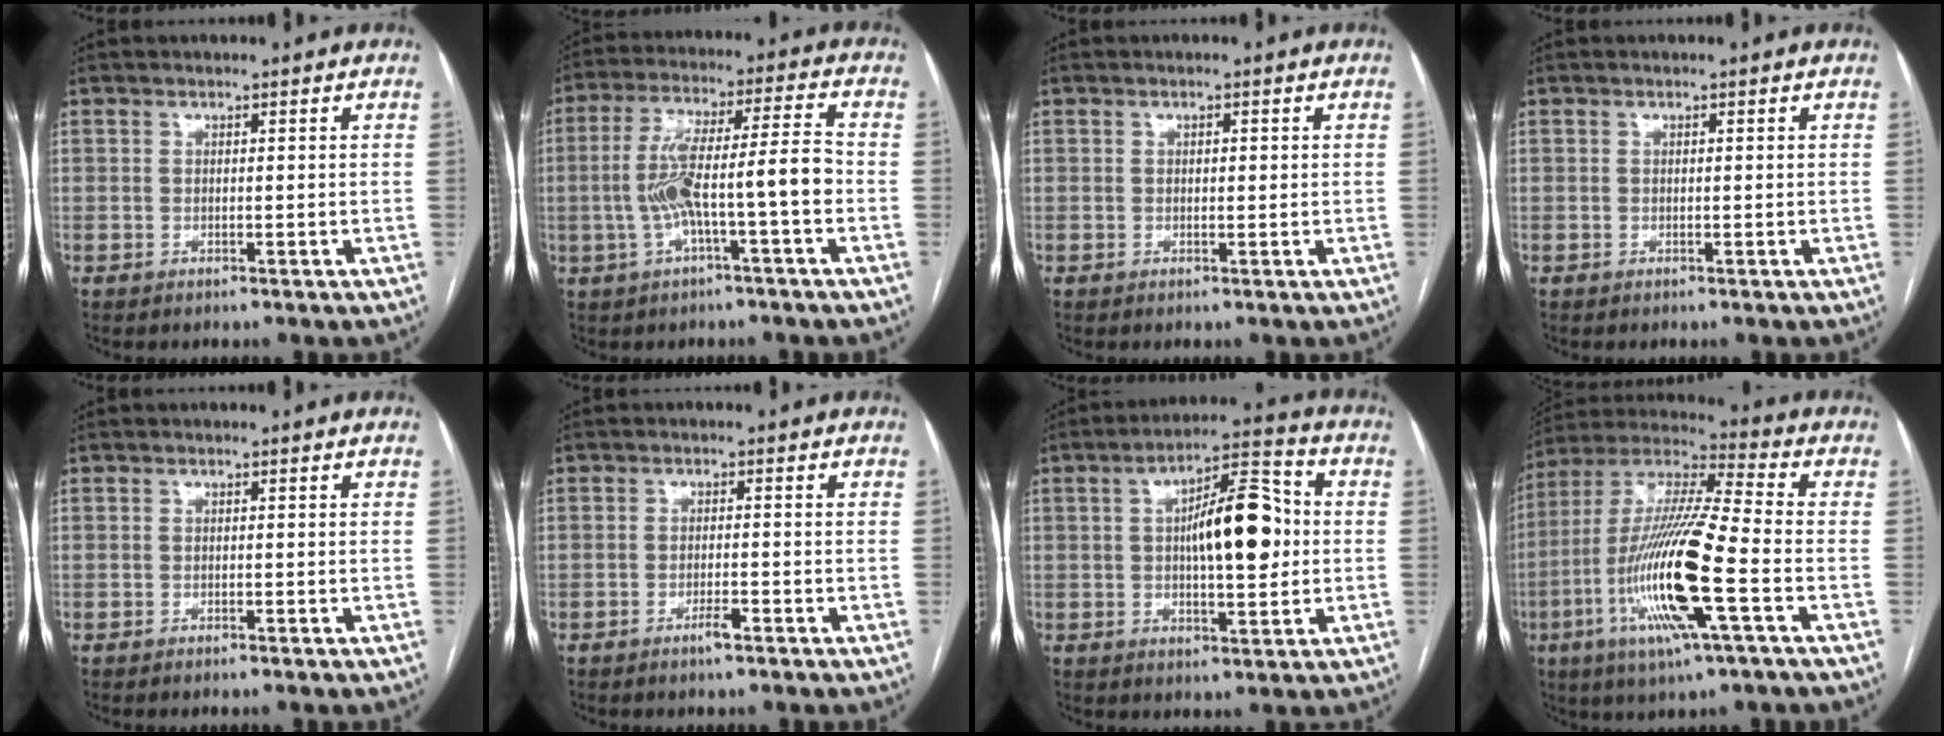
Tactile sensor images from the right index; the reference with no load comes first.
{"total": 11.3, "force": [-2.4, 0.8, 11.0], "torque": [-0.206, 0.033, -0.041]}
{"total": 1.0, "force": [0.2, 0.4, 0.9], "torque": [-0.014, 0.001, 0.004]}
{"total": 0.0}
{"total": 0.6, "force": [-0.4, -0.2, 0.3], "torque": [-0.005, 0.001, -0.009]}
{"total": 2.2, "force": [-1.4, 0.2, 1.6], "torque": [-0.029, 0.000, -0.024]}
{"total": 12.4, "force": [0.7, 3.8, 11.8], "torque": [-0.189, 0.027, 0.013]}
{"total": 19.1, "force": [-5.9, 1.3, 18.1], "torque": [-0.377, -0.016, -0.114]}